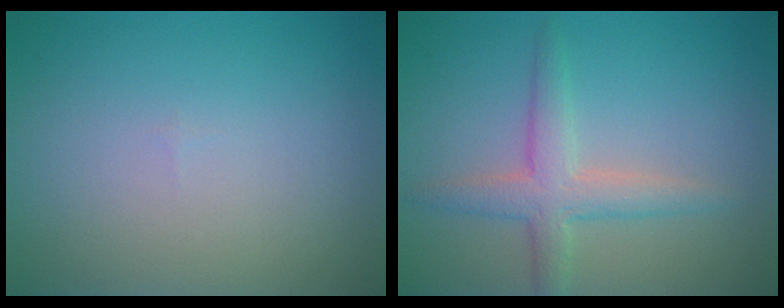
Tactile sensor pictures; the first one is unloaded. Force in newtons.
{"total": 3.2, "press": 3.2, "slide": 0.1}